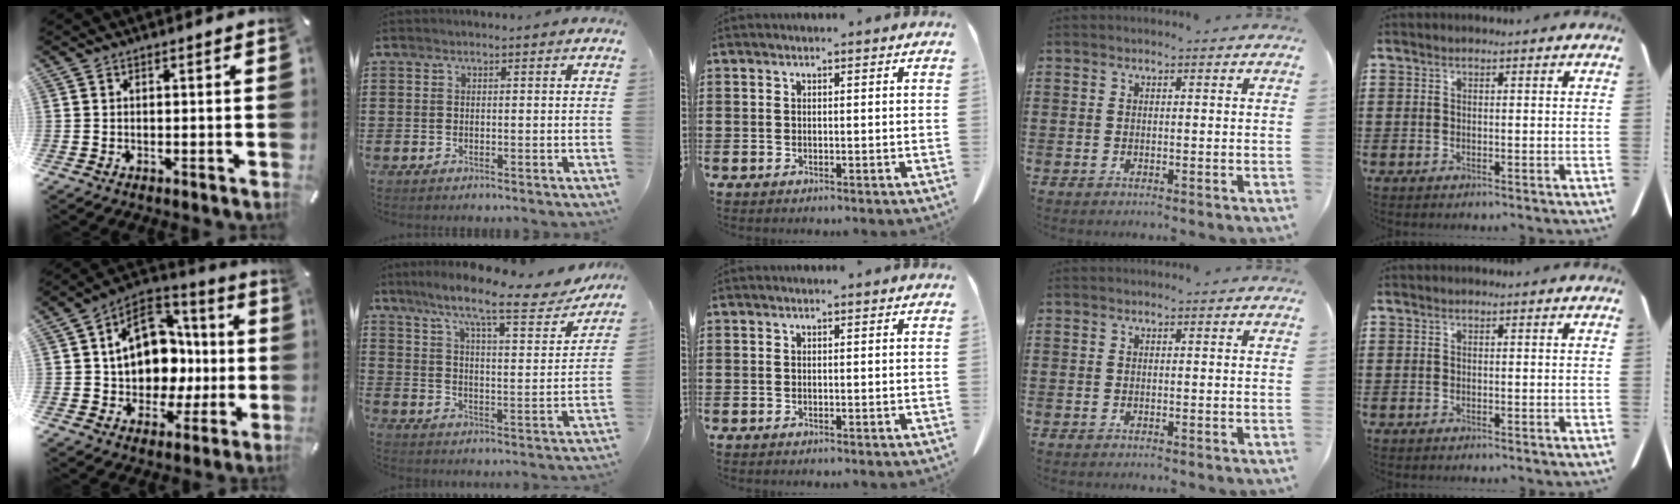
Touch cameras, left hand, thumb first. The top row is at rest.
{"thumb": {"total": 17.0, "force": [1.4, 13.6, 10.1], "torque": [-0.171, -0.003, 0.034]}, "index": {"total": 10.7, "force": [9.0, 0.5, 5.8], "torque": [-0.132, -0.055, 0.144]}}